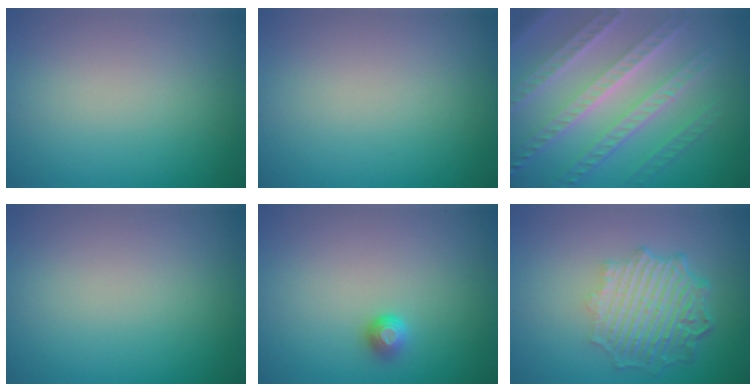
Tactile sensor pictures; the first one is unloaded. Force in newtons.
{"total": 0.0}
{"total": 7.8, "press": 5.5, "slide": 5.6}
{"total": 0.0}
{"total": 1.2, "press": 1.0, "slide": 0.6}
{"total": 6.3, "press": 4.7, "slide": 4.2}